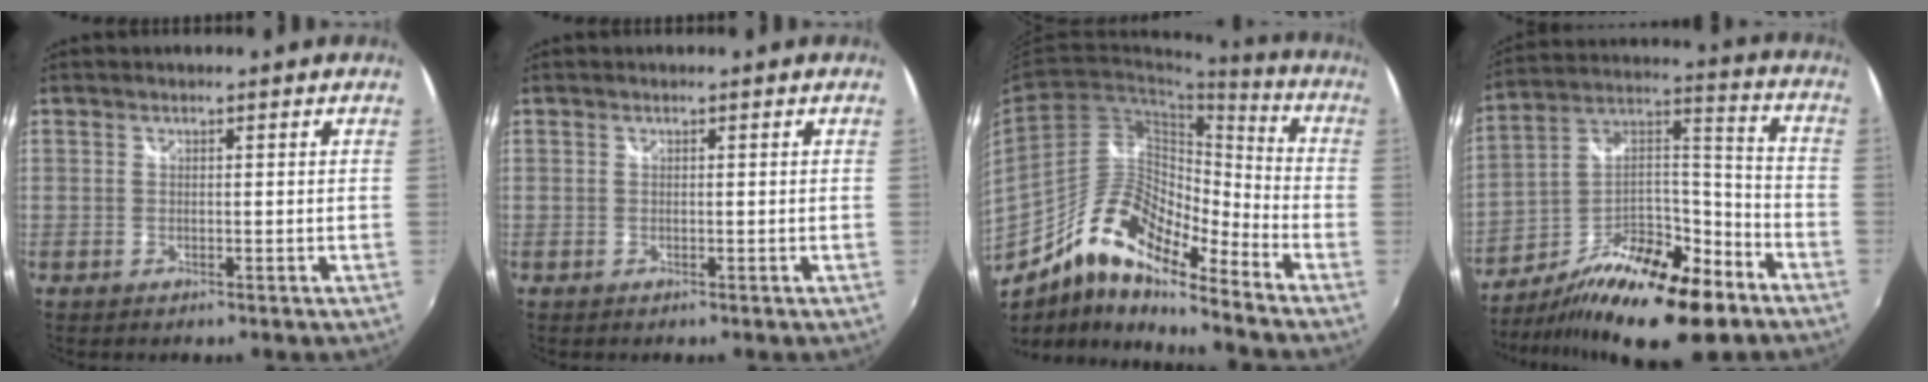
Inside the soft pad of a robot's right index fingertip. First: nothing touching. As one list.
[{"total": 0.0}, {"total": 14.6, "force": [-10.6, 3.8, 9.2], "torque": [-0.163, 0.009, -0.207]}, {"total": 23.9, "force": [-15.9, 7.9, 16.1], "torque": [-0.283, -0.011, -0.262]}]